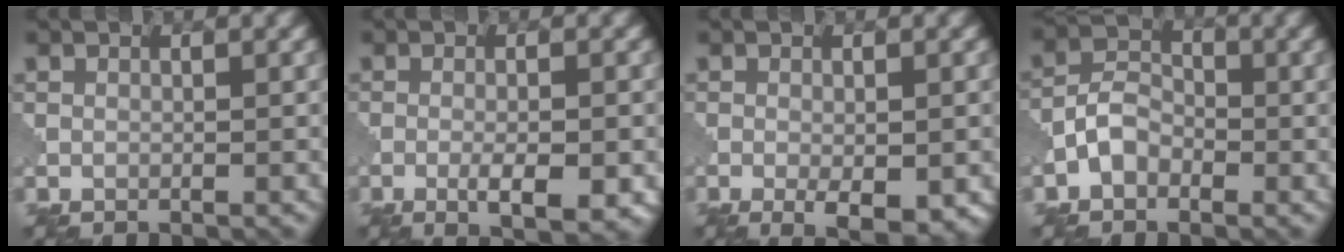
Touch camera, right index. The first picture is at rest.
{"total": 4.0, "force": [-1.4, 1.0, 3.6], "torque": [-0.063, -0.006, -0.022]}
{"total": 3.5, "force": [-1.3, 1.1, 3.1], "torque": [-0.047, -0.007, -0.014]}
{"total": 3.0, "force": [-1.4, 2.1, 1.7], "torque": [-0.028, 0.013, -0.034]}